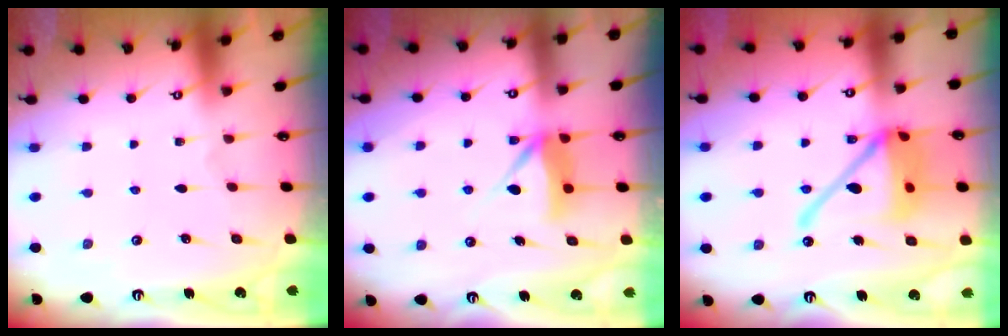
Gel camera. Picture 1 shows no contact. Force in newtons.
{"total": 8.0, "press": 8.0, "slide": 0.5}
{"total": 17.8, "press": 17.7, "slide": 2.4}